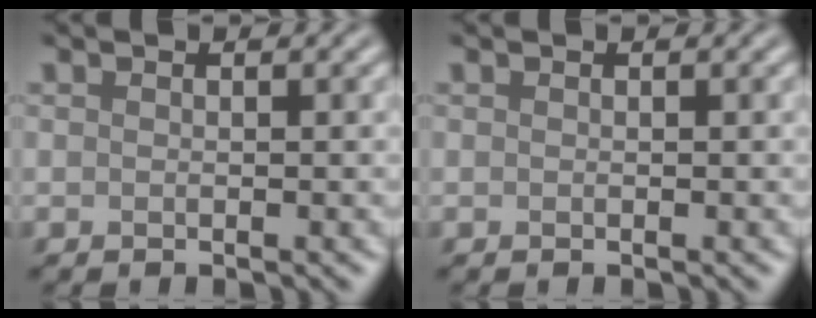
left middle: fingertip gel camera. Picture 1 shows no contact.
{"total": 0.0}